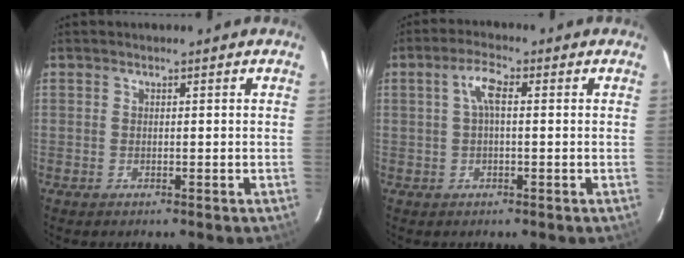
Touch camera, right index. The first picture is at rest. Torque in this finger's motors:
{"motor_torque": [0.58, -0.15, 0.29, 0.09]}